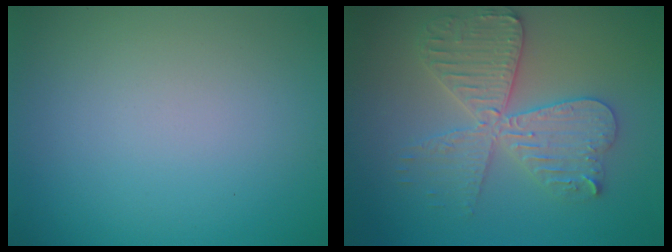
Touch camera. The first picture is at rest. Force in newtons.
{"total": 5.6, "press": 5.5, "slide": 0.8}